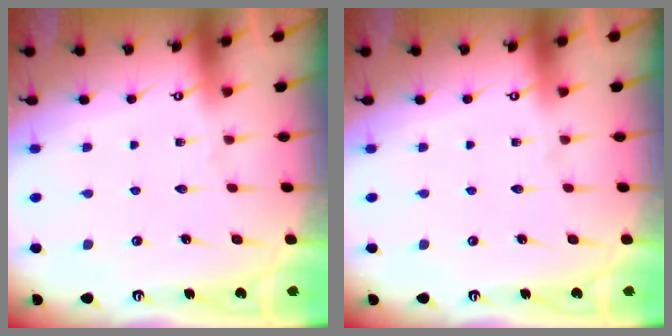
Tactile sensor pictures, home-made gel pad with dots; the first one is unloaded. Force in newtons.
{"total": 0.0}